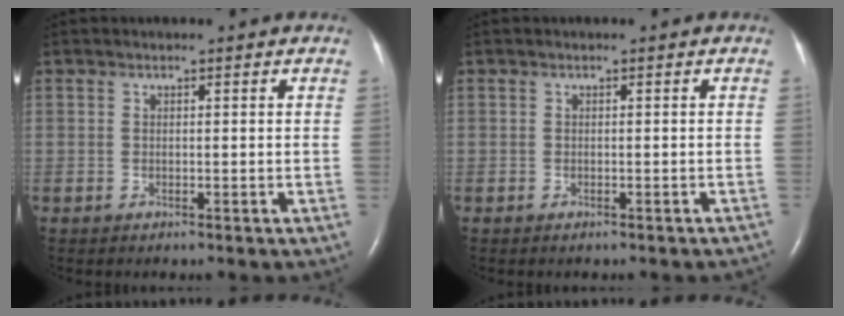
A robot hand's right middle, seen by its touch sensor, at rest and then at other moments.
{"total": 2.6, "force": [-2.2, 0.6, 1.1], "torque": [-0.007, -0.005, -0.025]}